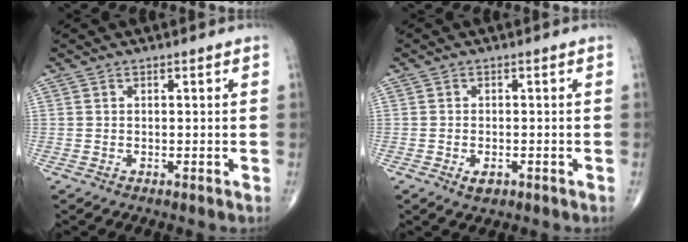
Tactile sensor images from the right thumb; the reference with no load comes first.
{"total": 2.2, "force": [-1.0, 1.2, 1.5], "torque": [-0.025, 0.000, -0.014]}